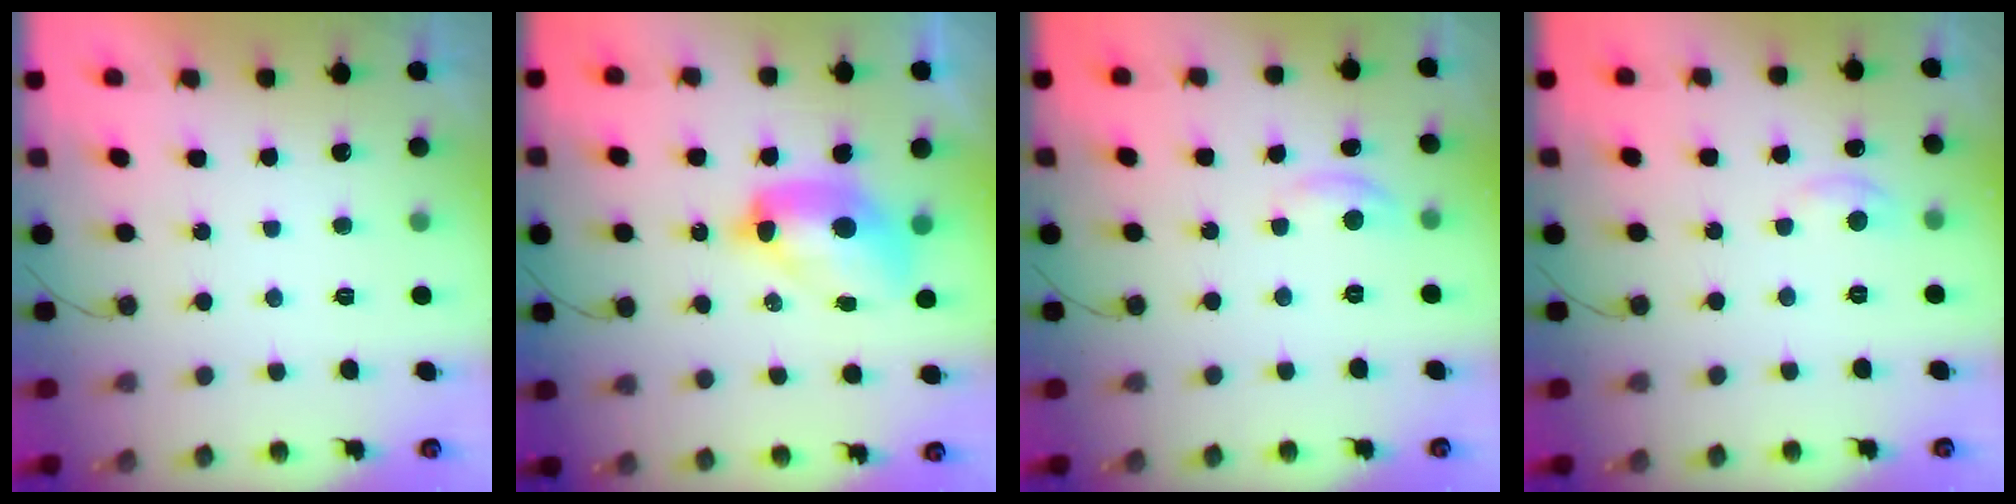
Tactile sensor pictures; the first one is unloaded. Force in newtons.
{"total": 10.7, "press": 10.6, "slide": 1.1}
{"total": 3.6, "press": 3.6, "slide": 0.3}
{"total": 3.5, "press": 3.5, "slide": 0.5}